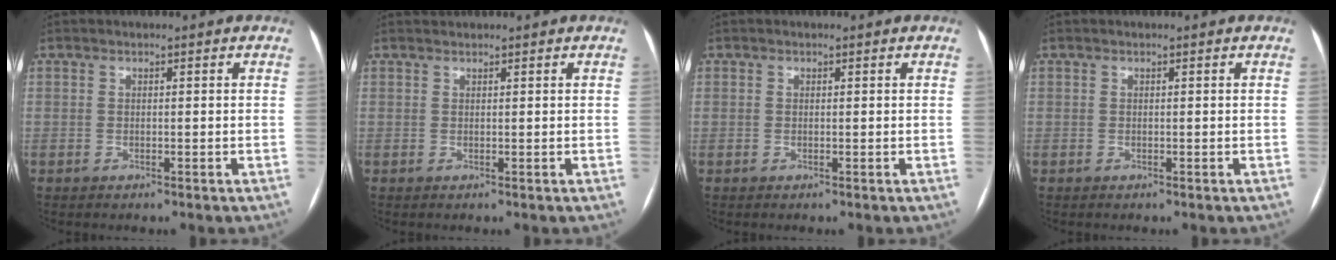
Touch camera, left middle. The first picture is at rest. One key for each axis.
{"total": 0.7, "fx": 0.7, "fy": 0.0, "fz": -0.2, "tx": -0.003, "ty": 0.012, "tz": 0.015}
{"total": 0.0}
{"total": 0.0}